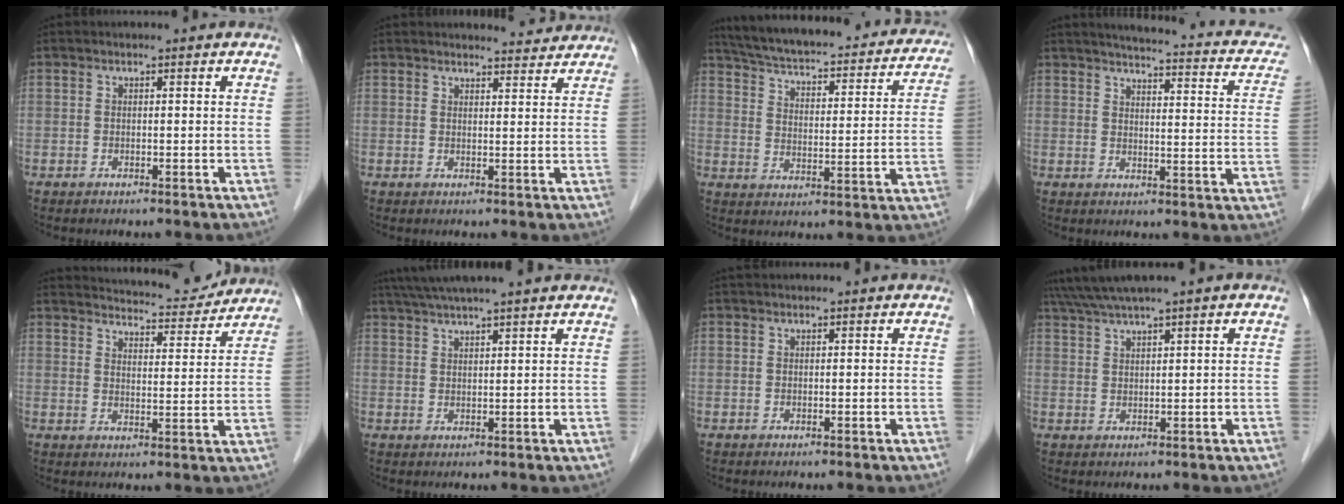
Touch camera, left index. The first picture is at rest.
{"total": 4.6, "force": [4.5, 0.8, 0.4], "torque": [-0.005, -0.002, 0.047]}
{"total": 28.0, "force": [24.5, 6.6, 11.9], "torque": [-0.188, -0.017, 0.305]}
{"total": 17.5, "force": [14.2, 4.2, 9.3], "torque": [-0.108, 0.000, 0.146]}
{"total": 14.4, "force": [13.8, 2.8, 3.4], "torque": [-0.040, -0.005, 0.173]}
{"total": 12.3, "force": [10.5, 0.2, 6.3], "torque": [-0.111, 0.042, 0.149]}
{"total": 0.9, "force": [0.9, 0.1, 0.2], "torque": [-0.007, 0.018, 0.020]}
{"total": 5.3, "force": [4.3, -1.1, 3.0], "torque": [-0.061, 0.026, 0.083]}